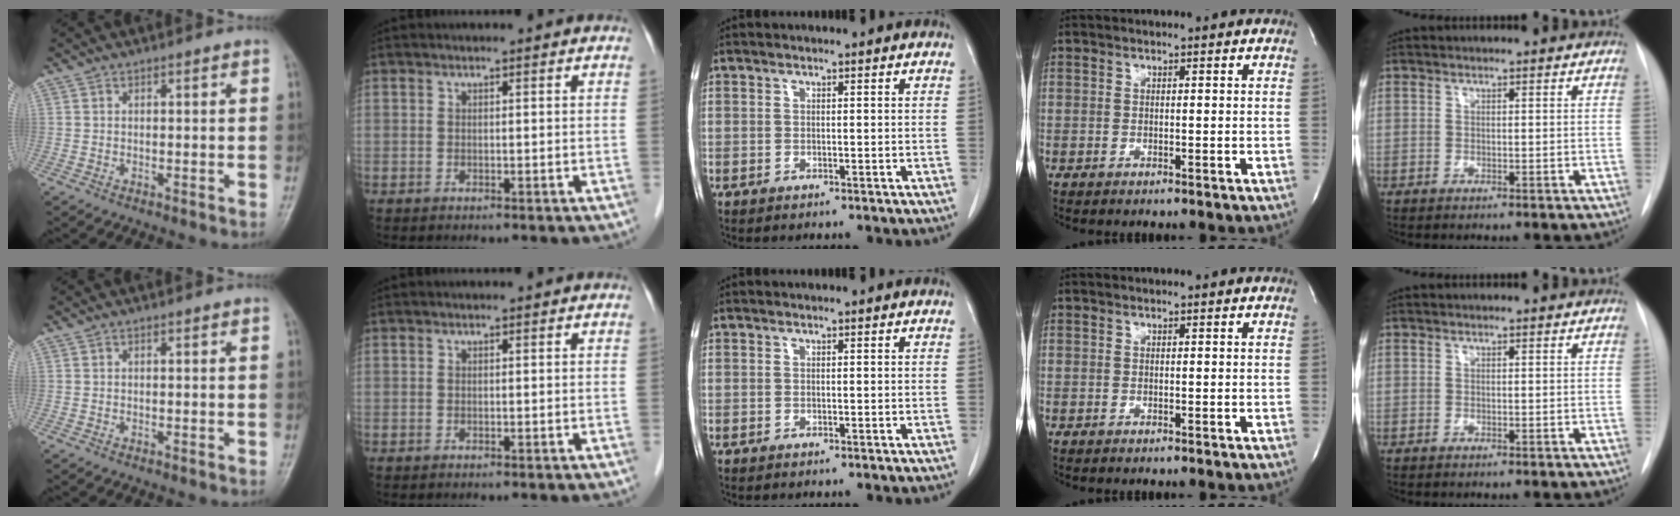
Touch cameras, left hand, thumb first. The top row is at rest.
{}